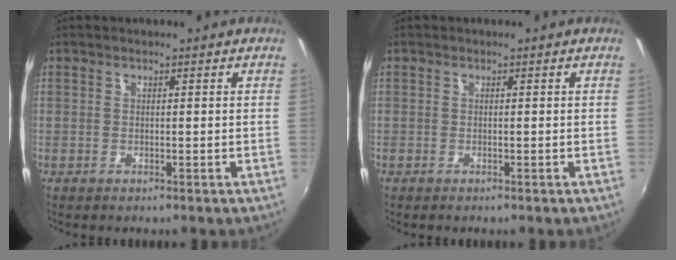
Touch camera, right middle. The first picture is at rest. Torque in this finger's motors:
{"motor_torque": [-0.37, 0.00, -0.04, 0.00]}